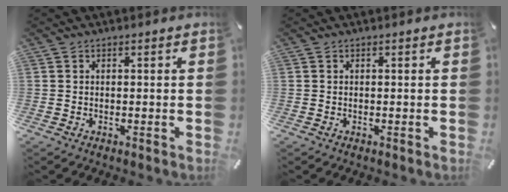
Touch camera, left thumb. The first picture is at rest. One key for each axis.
{"total": 0.0}